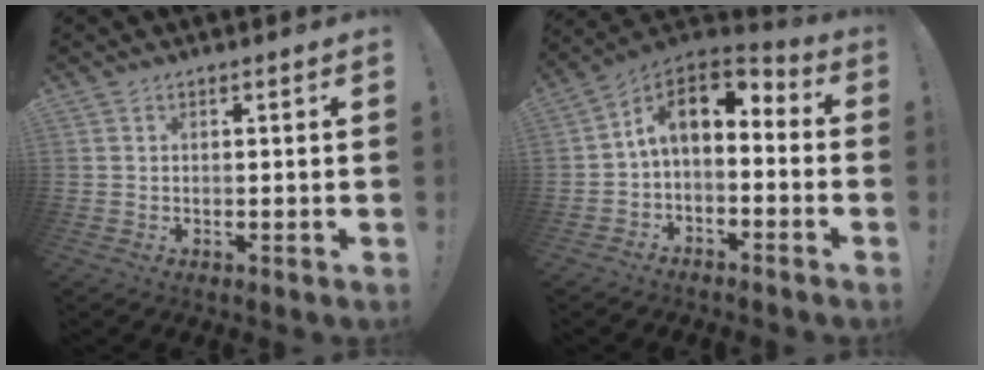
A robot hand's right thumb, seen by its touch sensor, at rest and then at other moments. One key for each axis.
{"total": 8.1, "fx": 1.3, "fy": 4.7, "fz": 6.5, "tx": -0.104, "ty": -0.001, "tz": 0.025}